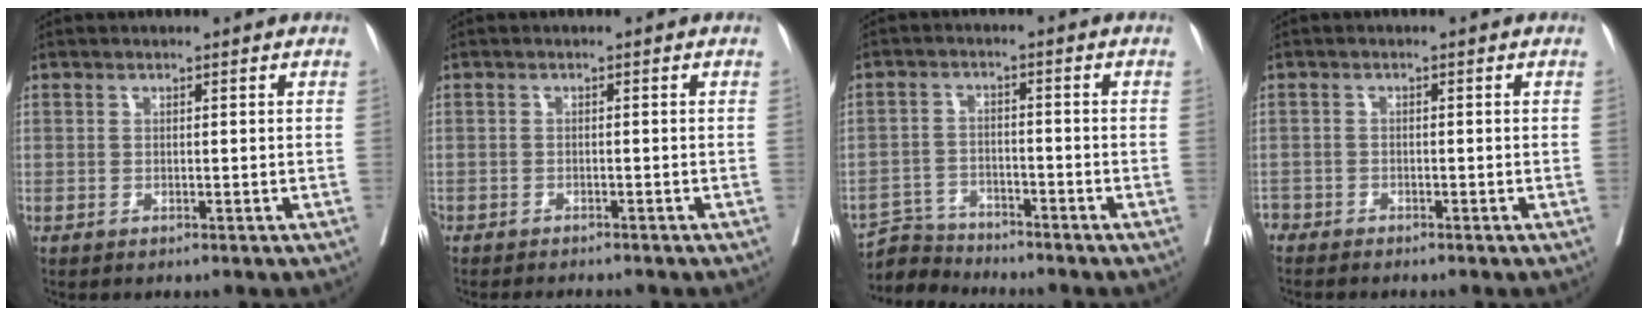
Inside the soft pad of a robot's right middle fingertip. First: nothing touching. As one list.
[{"total": 4.5, "force": [-4.1, 0.8, 1.6], "torque": [-0.015, -0.006, -0.058]}, {"total": 5.0, "force": [-5.0, 0.3, -0.8], "torque": [0.012, -0.004, -0.090]}, {"total": 2.4, "force": [-2.3, 0.6, 0.1], "torque": [0.003, -0.006, -0.043]}]